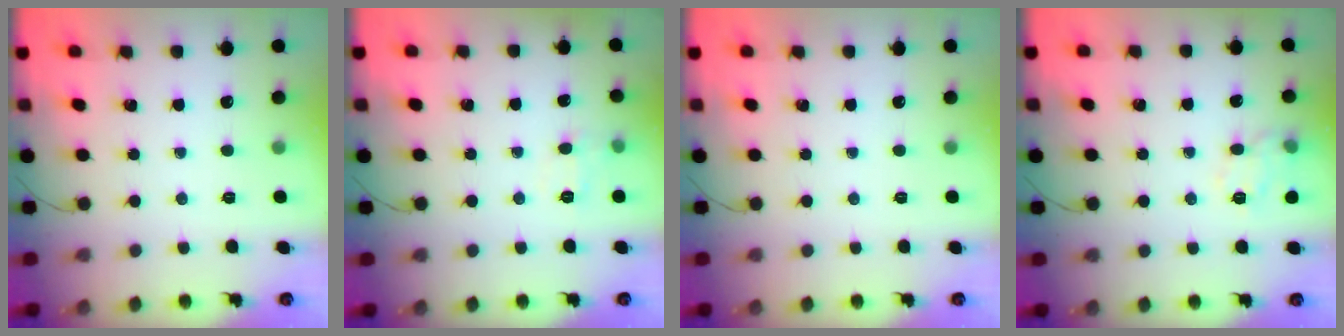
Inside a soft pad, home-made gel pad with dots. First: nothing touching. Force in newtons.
{"total": 6.6, "press": 6.4, "slide": 1.3}
{"total": 0.0}
{"total": 9.6, "press": 9.6, "slide": 0.4}